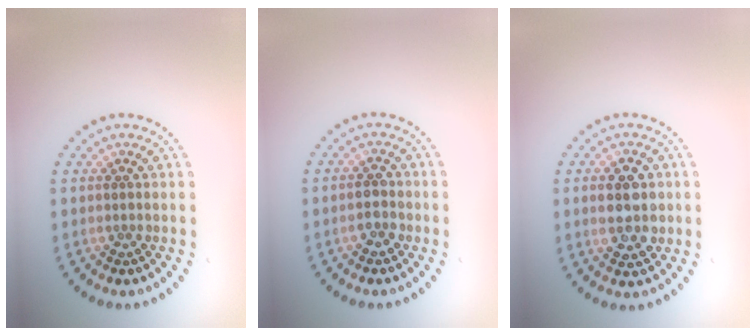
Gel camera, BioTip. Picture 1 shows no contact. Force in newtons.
{"total": 1.8, "press": 1.8, "slide": 0.1}
{"total": 4.4, "press": 4.3, "slide": 0.5}